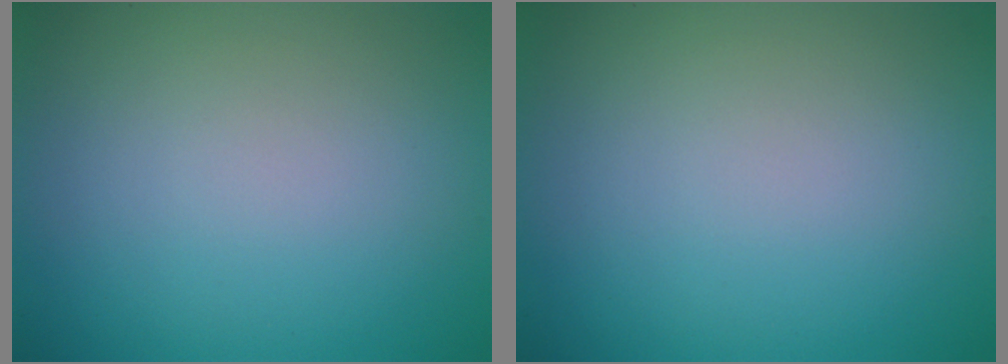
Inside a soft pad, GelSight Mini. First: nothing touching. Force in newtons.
{"total": 0.0}